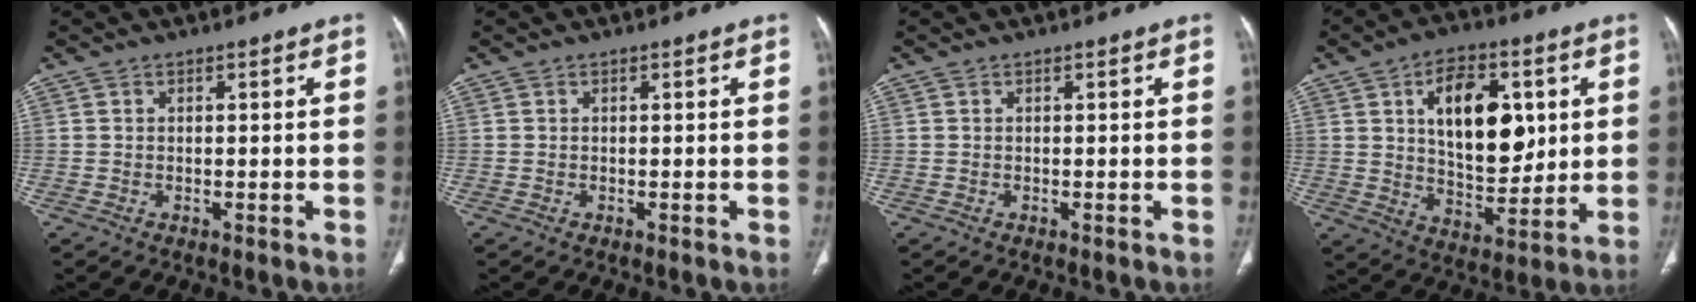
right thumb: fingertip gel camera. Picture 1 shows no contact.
{"total": 0.0}
{"total": 0.0}
{"total": 17.1, "force": [4.6, 9.7, 13.3], "torque": [-0.164, -0.026, 0.080]}